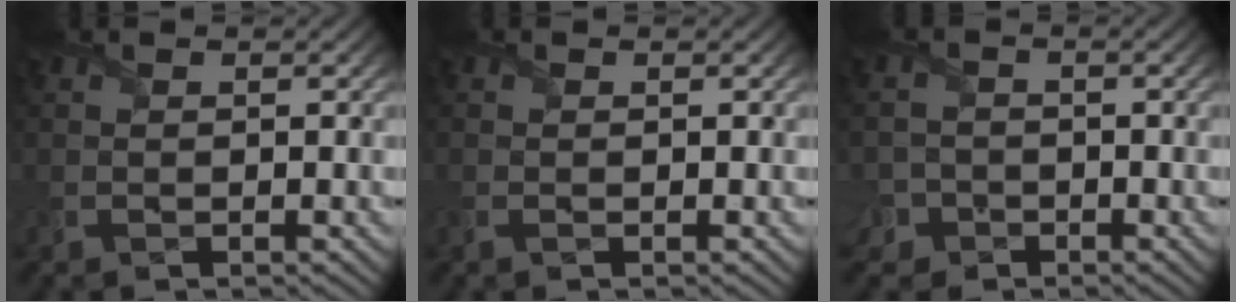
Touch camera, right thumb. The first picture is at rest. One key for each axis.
{"total": 0.6, "fx": -0.2, "fy": 0.4, "fz": 0.4, "tx": -0.011, "ty": -0.001, "tz": -0.005}
{"total": 4.1, "fx": -2.4, "fy": 3.2, "fz": 0.5, "tx": -0.011, "ty": -0.005, "tz": -0.059}